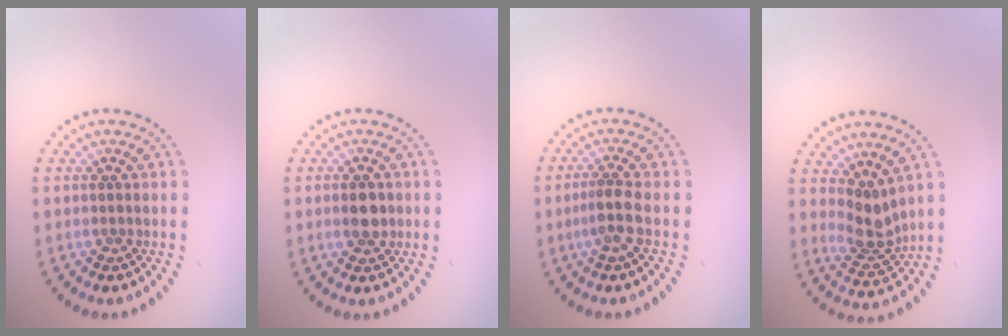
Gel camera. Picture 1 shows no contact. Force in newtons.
{"total": 2.7, "press": 2.7, "slide": 0.1}
{"total": 2.1, "press": 1.6, "slide": 1.4}
{"total": 3.0, "press": 2.2, "slide": 1.9}